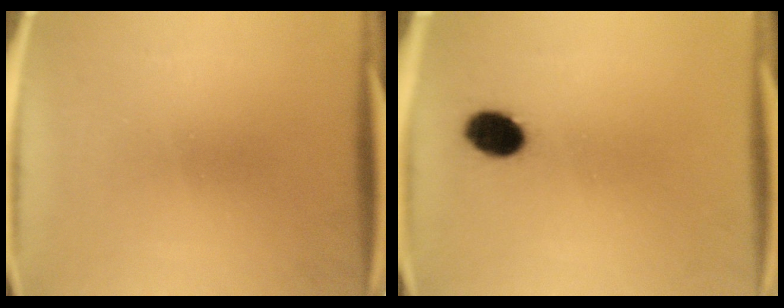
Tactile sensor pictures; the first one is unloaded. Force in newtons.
{"total": 6.6}